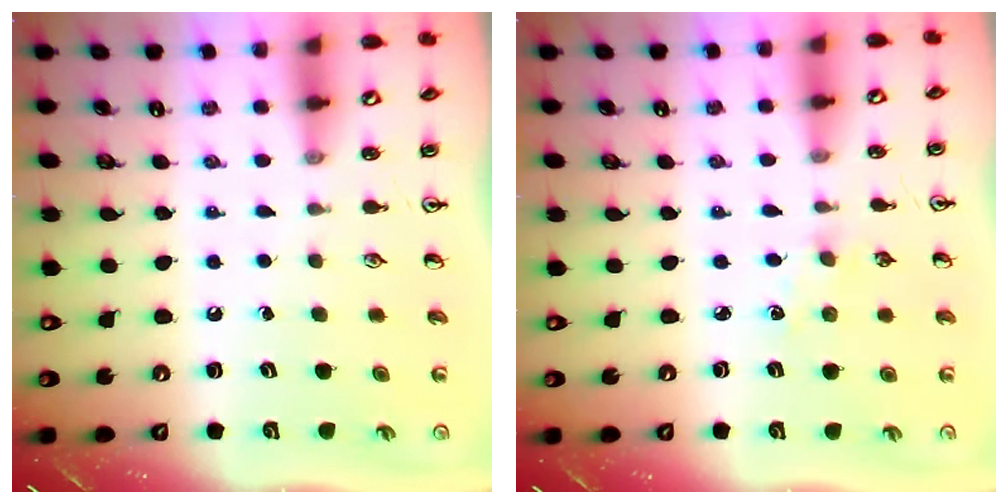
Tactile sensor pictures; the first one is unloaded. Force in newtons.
{"total": 1.3, "press": 1.3, "slide": 0.3}